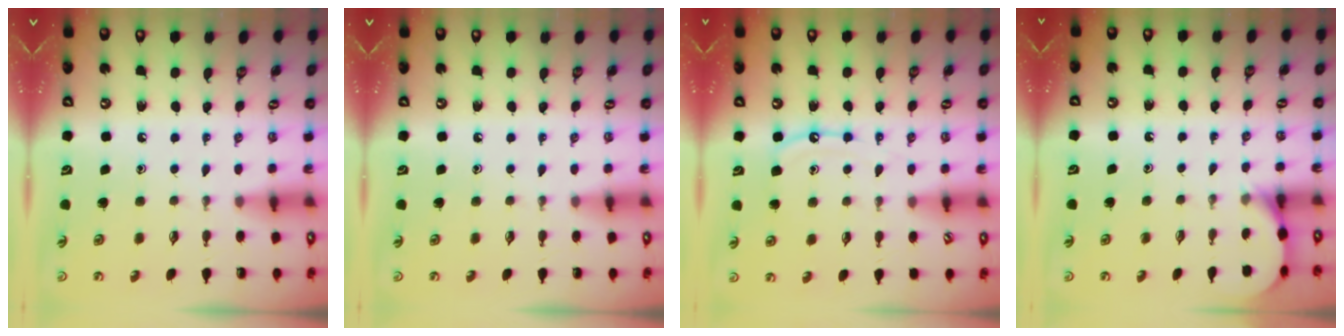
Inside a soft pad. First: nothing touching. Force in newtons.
{"total": 0.0}
{"total": 8.1, "press": 8.1, "slide": 0.8}
{"total": 4.5, "press": 4.4, "slide": 0.3}